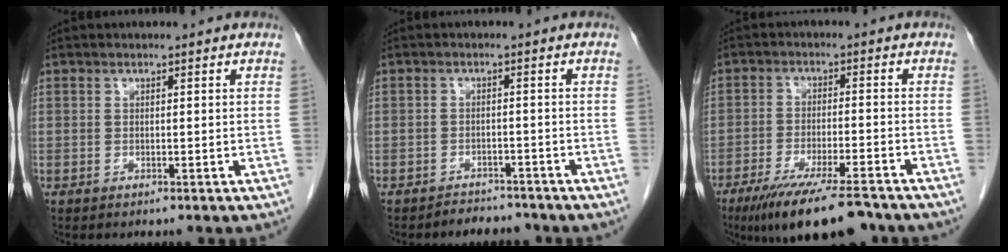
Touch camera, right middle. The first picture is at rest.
{"total": 3.4, "force": [-3.1, 1.3, -0.3], "torque": [0.003, 0.001, -0.046]}
{"total": 17.3, "force": [-12.9, 8.0, 8.3], "torque": [-0.119, 0.003, -0.162]}